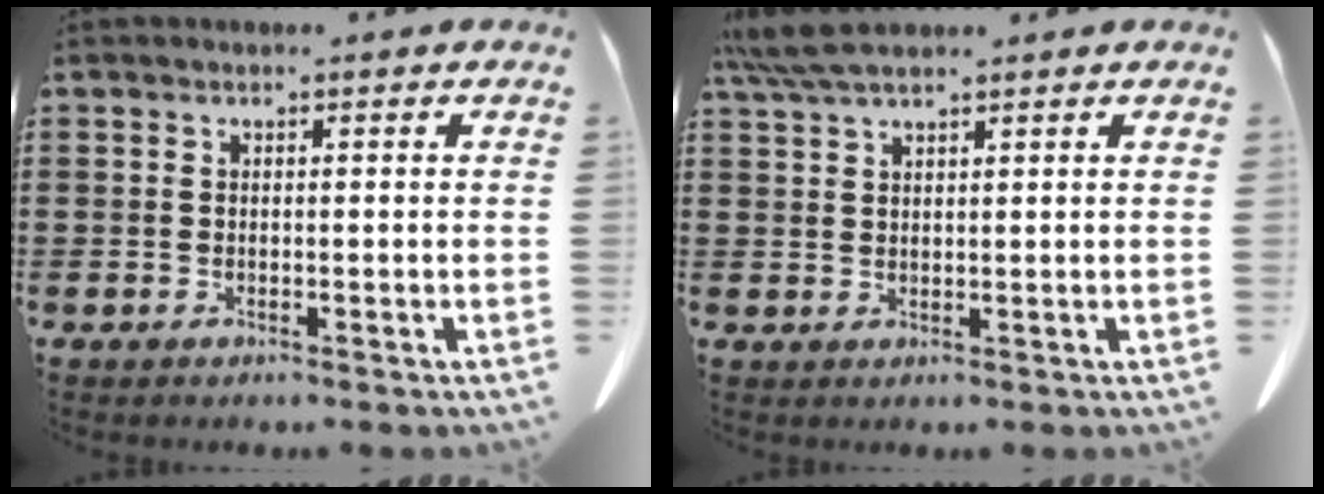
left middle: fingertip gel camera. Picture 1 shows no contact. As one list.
[{"total": 4.9, "force": [3.9, 0.7, 2.9], "torque": [-0.067, -0.003, 0.074]}]